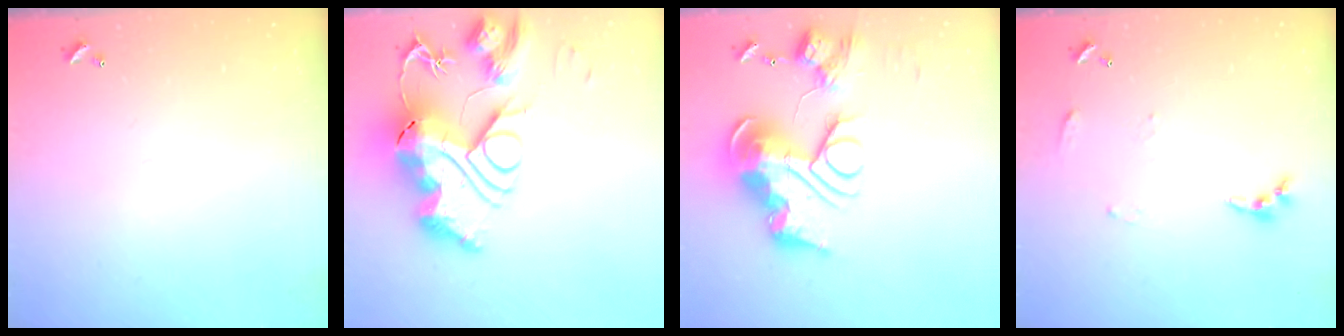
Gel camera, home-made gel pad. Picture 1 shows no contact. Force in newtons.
{"total": 0.7, "press": 0.7, "slide": 0.0}
{"total": 0.9, "press": 0.9, "slide": 0.0}
{"total": 4.3, "press": 4.3, "slide": 0.5}